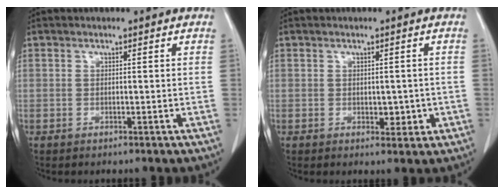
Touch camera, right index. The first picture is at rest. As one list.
[{"total": 2.6, "force": [-0.5, 1.6, 2.0], "torque": [-0.020, 0.001, 0.001]}]